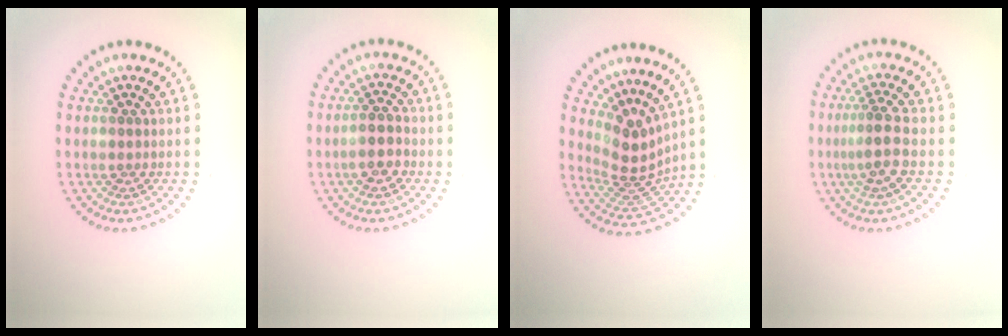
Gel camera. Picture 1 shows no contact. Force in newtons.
{"total": 2.4, "press": 2.3, "slide": 0.9}
{"total": 3.9, "press": 2.9, "slide": 2.7}
{"total": 2.6, "press": 2.3, "slide": 1.2}